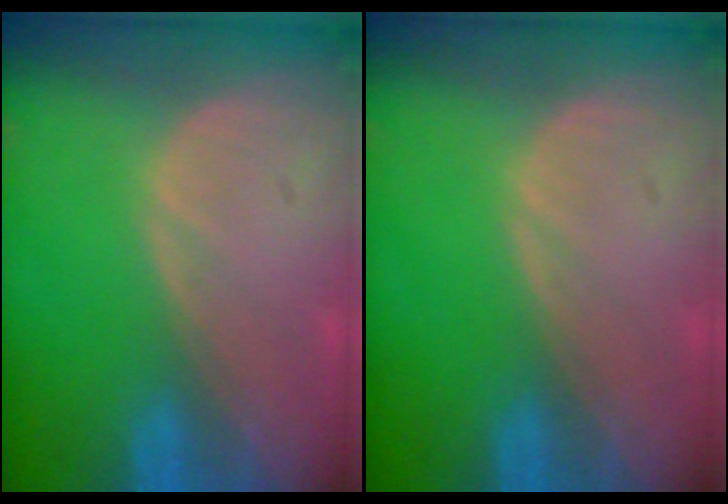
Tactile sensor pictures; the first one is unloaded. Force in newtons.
{"total": 0.0}